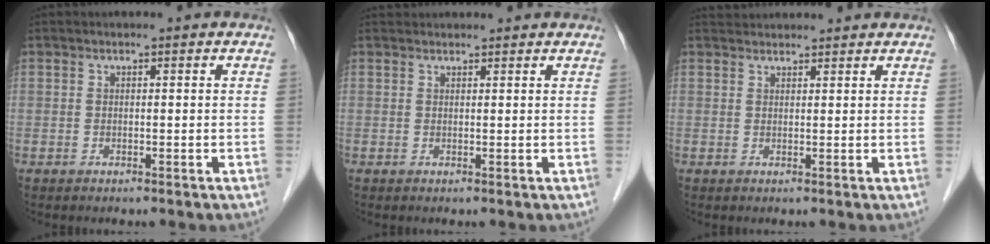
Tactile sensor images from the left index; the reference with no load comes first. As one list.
[{"total": 3.3, "force": [3.2, 0.6, 0.4], "torque": [-0.005, 0.033, 0.045]}, {"total": 4.1, "force": [4.0, 0.7, 0.4], "torque": [-0.010, 0.037, 0.061]}]